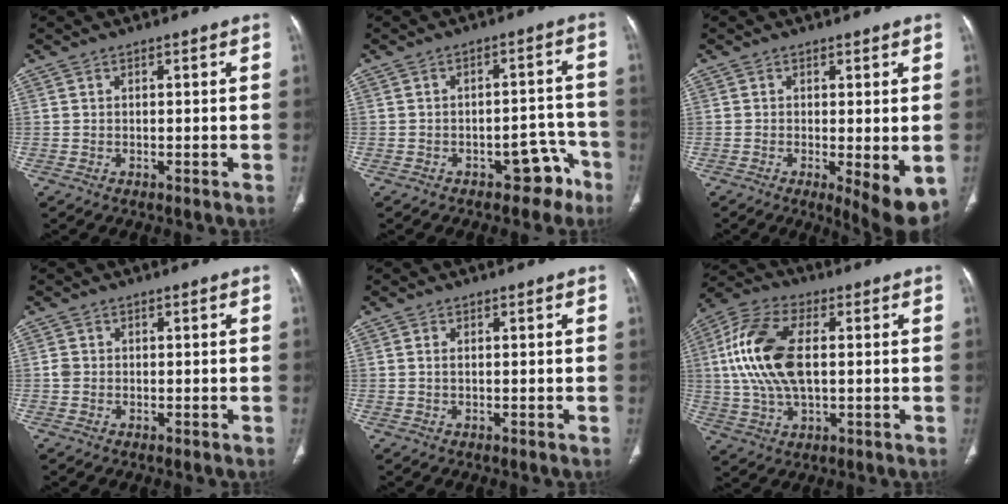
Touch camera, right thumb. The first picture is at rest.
{"total": 6.5, "force": [-4.3, 3.8, 2.9], "torque": [0.001, 0.056, -0.056]}
{"total": 8.0, "force": [-1.8, 2.4, 7.5], "torque": [-0.103, -0.023, -0.025]}
{"total": 1.3, "force": [-0.1, 1.2, 0.6], "torque": [-0.010, 0.002, -0.003]}
{"total": 0.8, "force": [0.1, 0.4, 0.7], "torque": [-0.020, 0.003, 0.003]}
{"total": 15.8, "force": [1.6, 8.3, 13.3], "torque": [-0.284, 0.014, 0.029]}